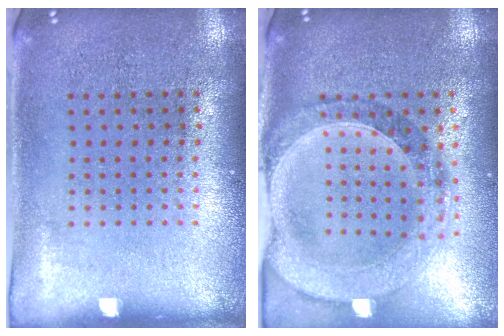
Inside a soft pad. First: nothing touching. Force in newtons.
{"total": 1.5, "press": 1.4, "slide": 0.4}